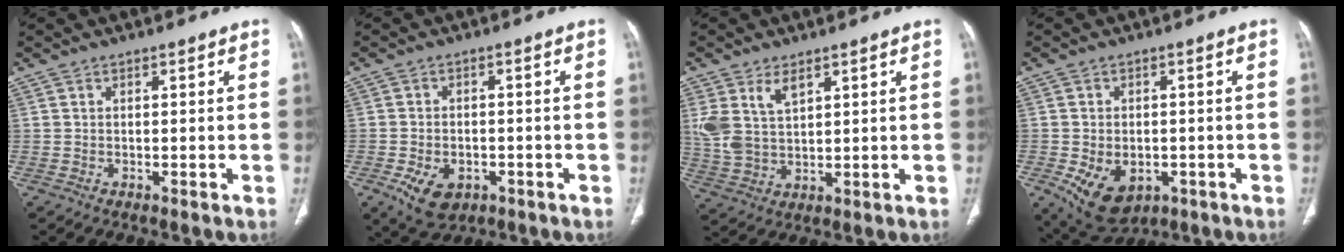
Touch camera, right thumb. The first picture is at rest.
{"total": 7.4, "force": [-3.1, 5.0, 4.6], "torque": [-0.075, 0.008, -0.040]}
{"total": 8.2, "force": [3.9, 4.7, 5.6], "torque": [-0.116, -0.014, 0.087]}
{"total": 10.3, "force": [-3.5, 6.9, 6.8], "torque": [-0.102, 0.004, -0.038]}